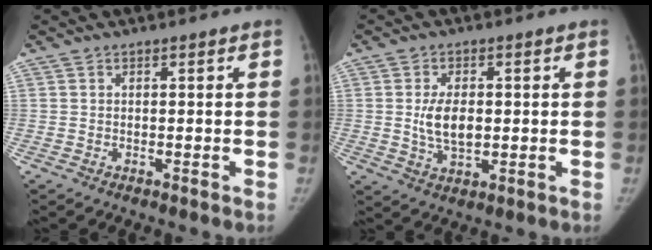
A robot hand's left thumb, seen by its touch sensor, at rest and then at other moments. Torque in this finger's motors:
{"motor_torque": [0.00, 0.00, 0.29, -0.18, 0.04]}